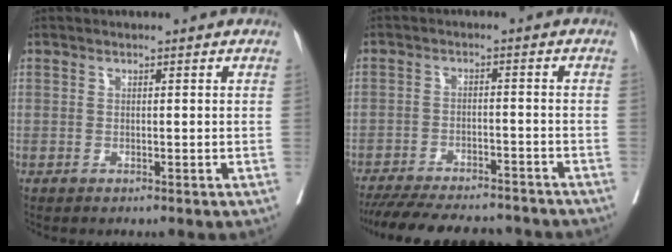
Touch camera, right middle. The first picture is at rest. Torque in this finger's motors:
{"motor_torque": [1.07, -1.08, 0.18, 0.04]}